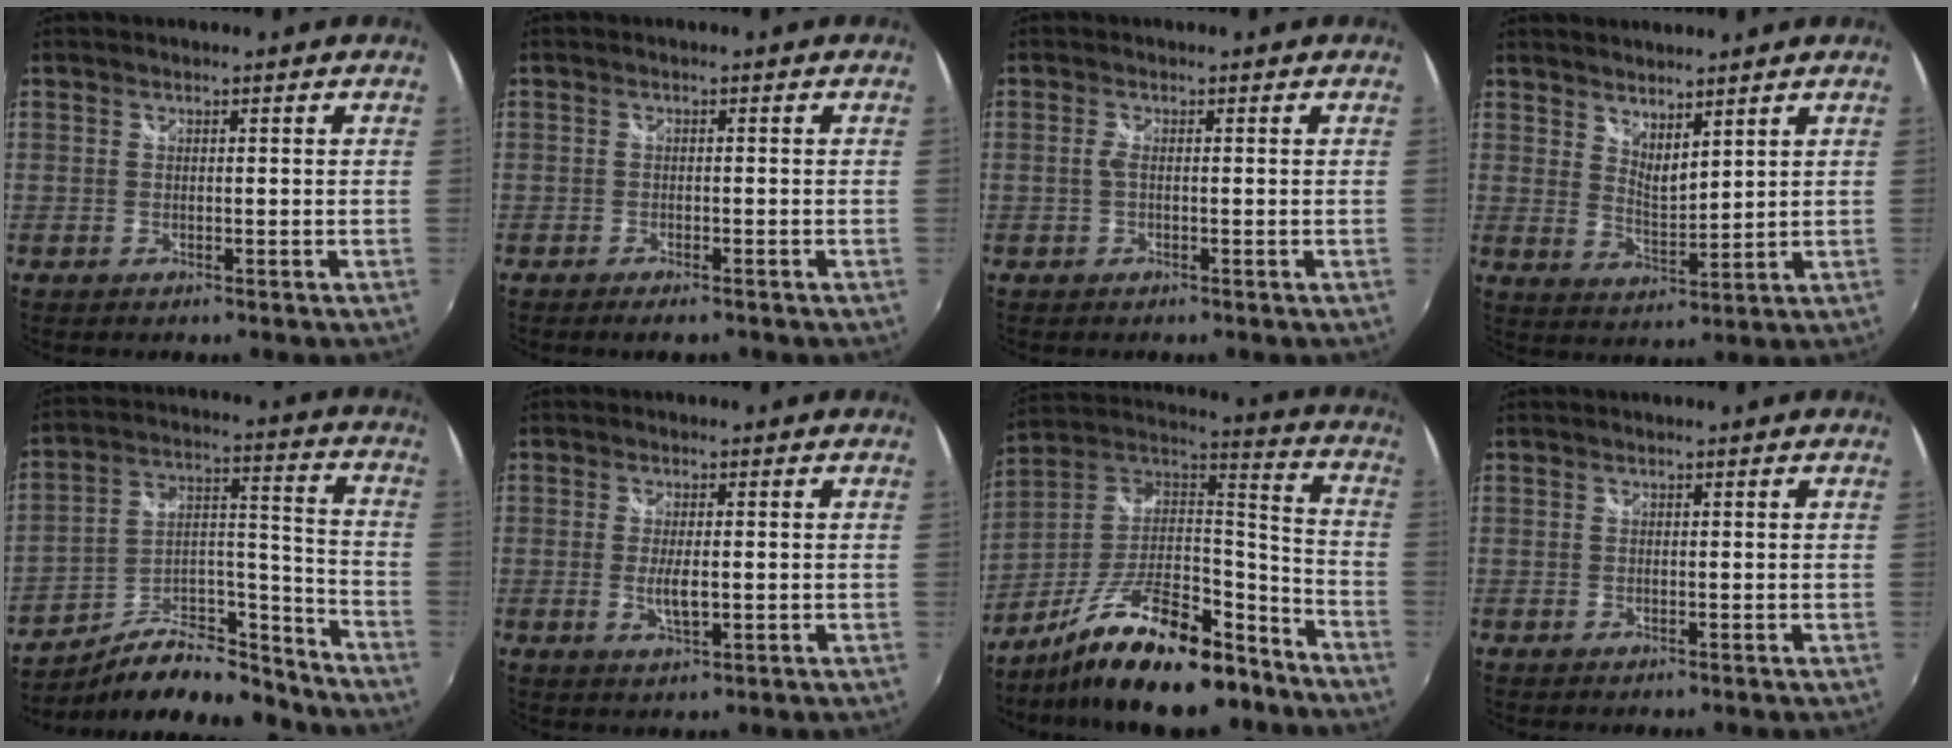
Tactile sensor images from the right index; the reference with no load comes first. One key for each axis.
{"total": 2.6, "fx": -2.0, "fy": 0.7, "fz": 1.4, "tx": -0.033, "ty": -0.009, "tz": -0.036}
{"total": 1.1, "fx": -0.2, "fy": 0.1, "fz": 1.1, "tx": -0.022, "ty": 0.001, "tz": -0.005}
{"total": 5.4, "fx": 4.5, "fy": 1.5, "fz": 2.5, "tx": -0.037, "ty": -0.006, "tz": 0.079}
{"total": 17.9, "fx": -13.7, "fy": 7.1, "fz": 9.1, "tx": -0.156, "ty": 0.035, "tz": -0.208}
{"total": 3.9, "fx": -0.5, "fy": 1.2, "fz": 3.7, "tx": -0.071, "ty": -0.009, "tz": -0.007}
{"total": 23.1, "fx": -15.7, "fy": 8.6, "fz": 14.6, "tx": -0.260, "ty": 0.010, "tz": -0.254}
{"total": 0.0}